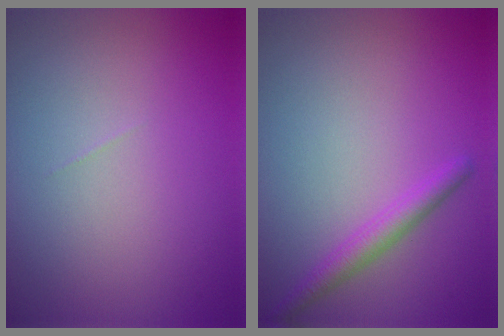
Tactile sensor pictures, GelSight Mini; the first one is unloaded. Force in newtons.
{"total": 2.1, "press": 2.1, "slide": 0.2}